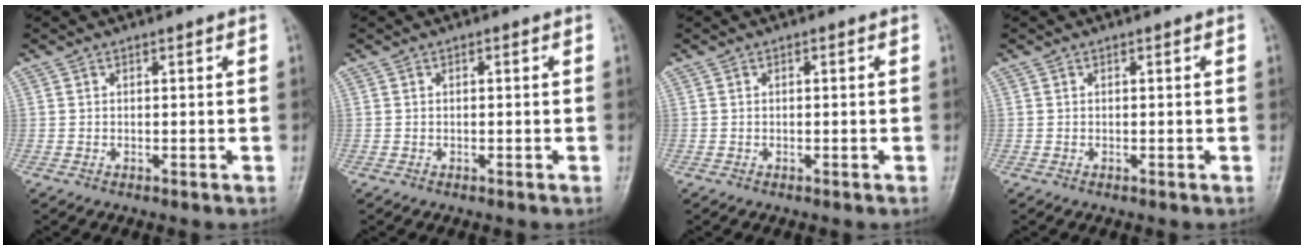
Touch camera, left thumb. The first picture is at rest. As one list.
[{"total": 0.0}, {"total": 0.0}, {"total": 0.0}]